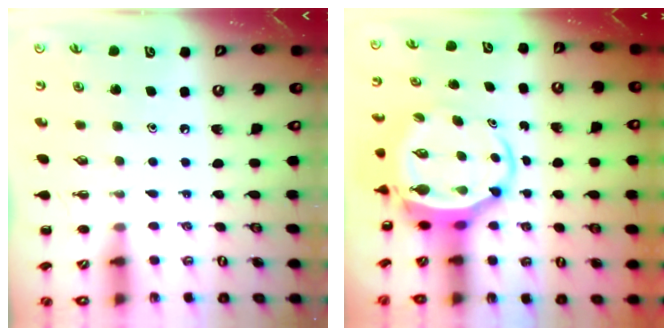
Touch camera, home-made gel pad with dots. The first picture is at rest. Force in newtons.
{"total": 7.4, "press": 7.1, "slide": 1.9}